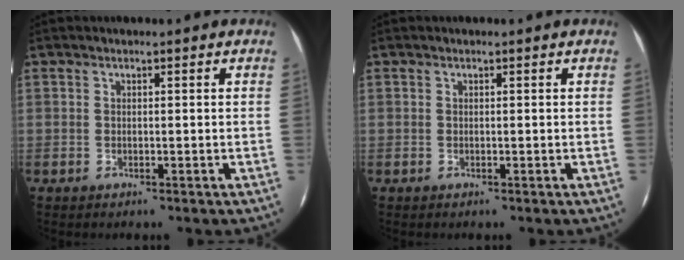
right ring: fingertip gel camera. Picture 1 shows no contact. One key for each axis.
{"total": 0.0}